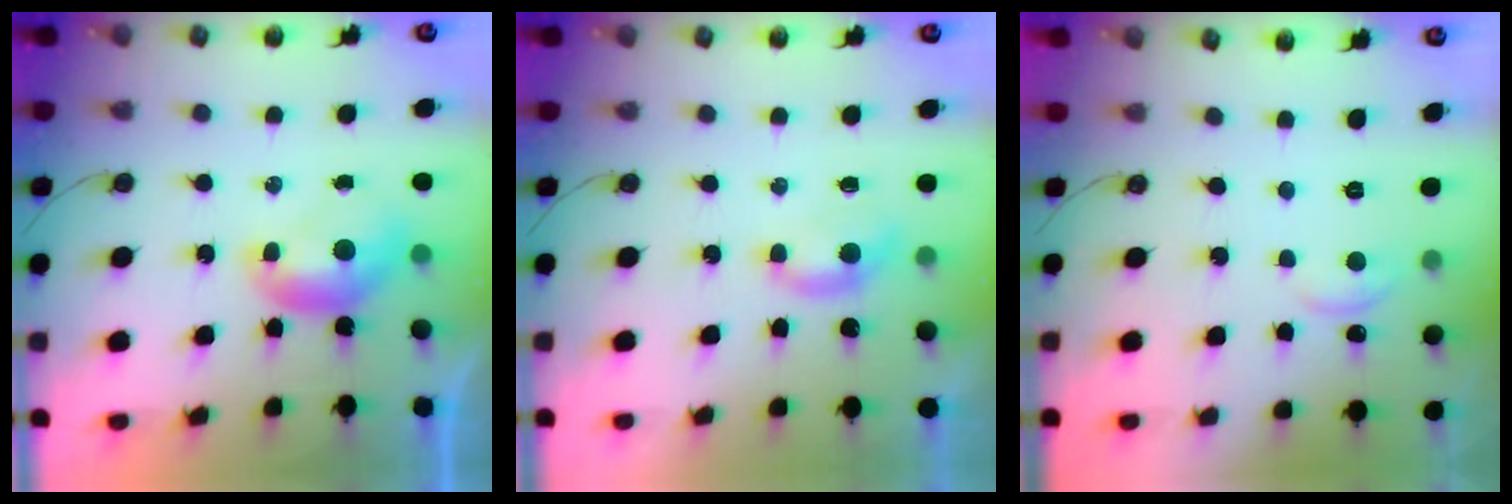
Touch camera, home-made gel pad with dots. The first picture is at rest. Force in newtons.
{"total": 1.0, "press": 0.9, "slide": 0.5}
{"total": 2.5, "press": 2.5, "slide": 0.2}